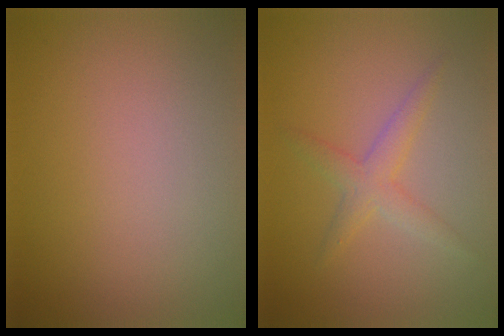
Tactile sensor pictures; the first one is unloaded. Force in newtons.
{"total": 2.3, "press": 2.3, "slide": 0.1}